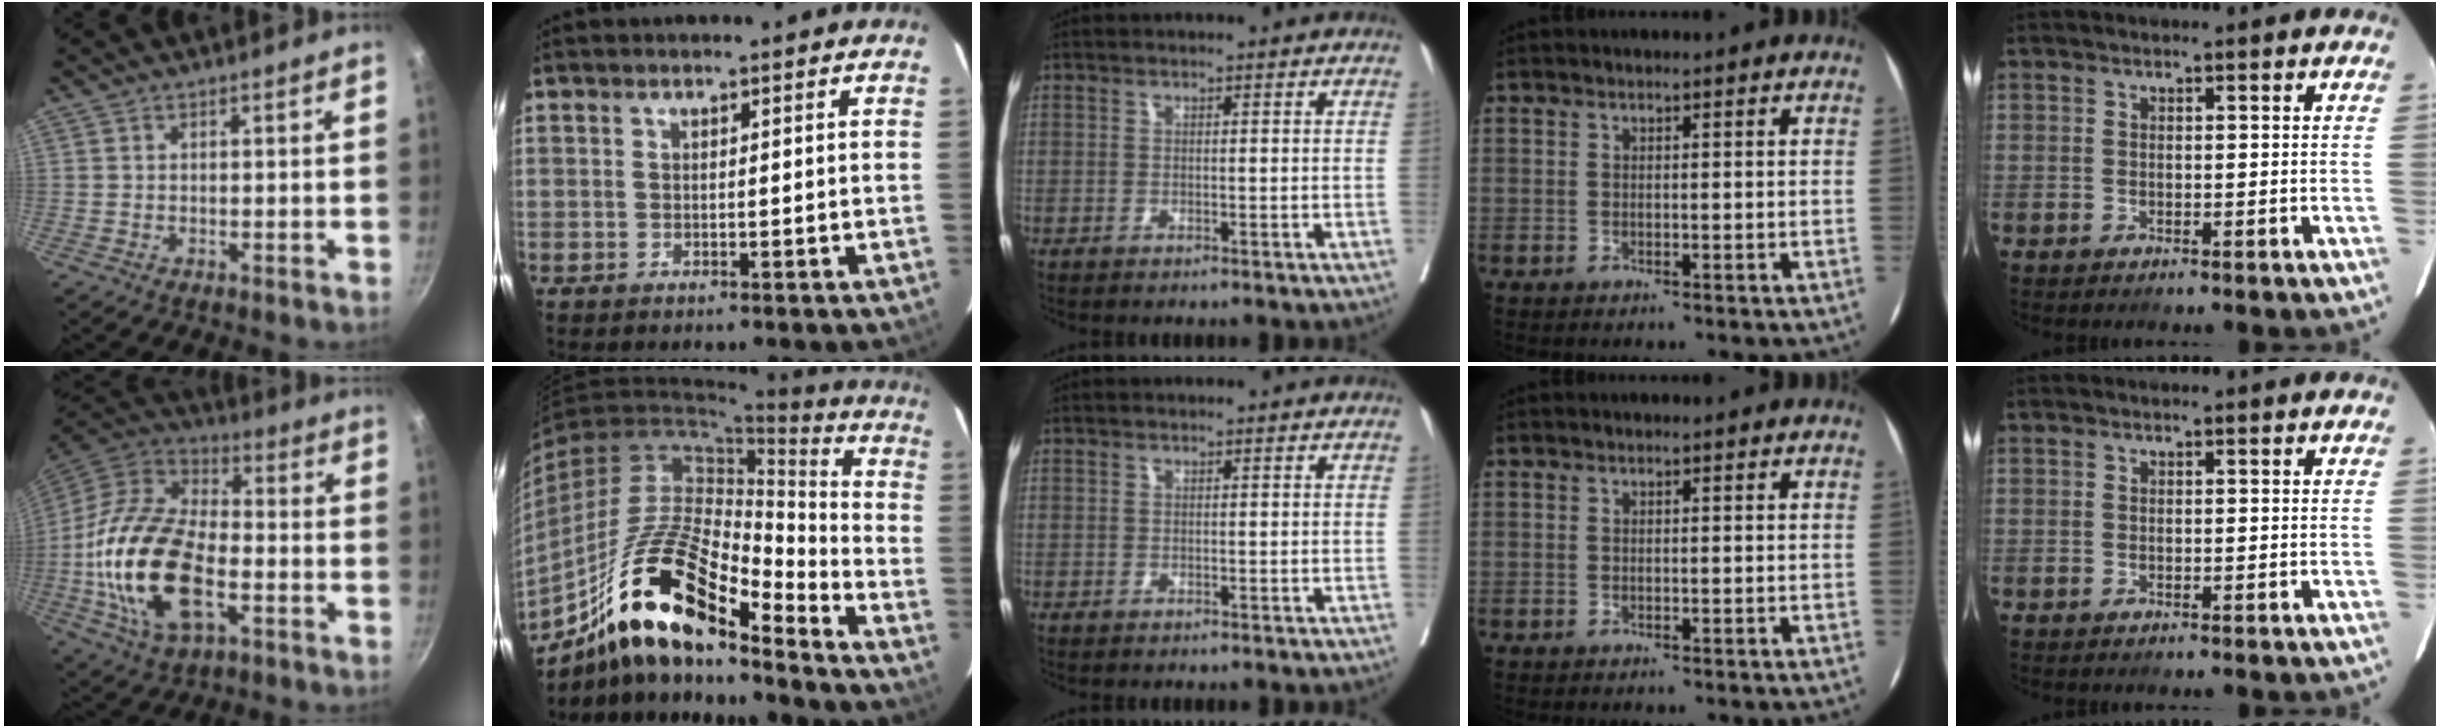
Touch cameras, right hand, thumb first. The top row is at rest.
{"thumb": {"total": 24.1, "force": [-5.6, 13.0, 19.5], "torque": [-0.385, 0.017, -0.098]}, "index": {"total": 18.5, "force": [-12.3, 4.9, 12.8], "torque": [-0.230, 0.026, -0.213]}}